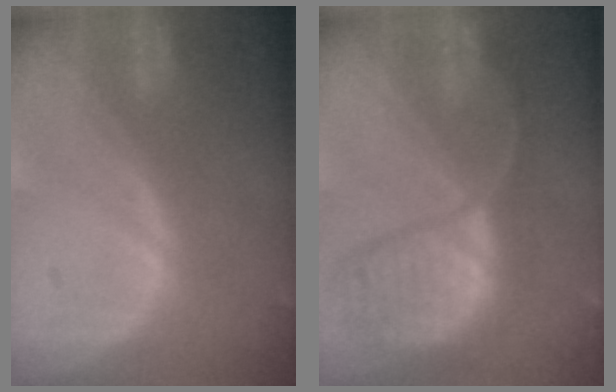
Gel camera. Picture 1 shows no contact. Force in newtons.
{"total": 9.6, "press": 9.0, "slide": 3.3}